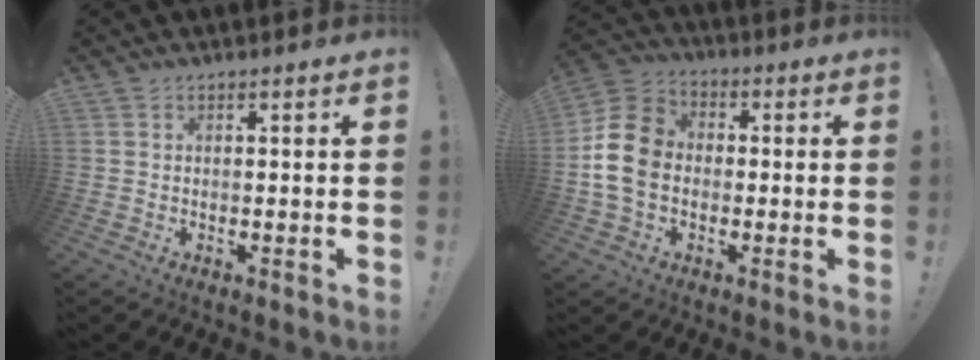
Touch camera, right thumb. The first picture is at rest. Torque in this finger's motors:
{"motor_torque": [0.13, 0.53, 0.02, 0.13, 0.32]}